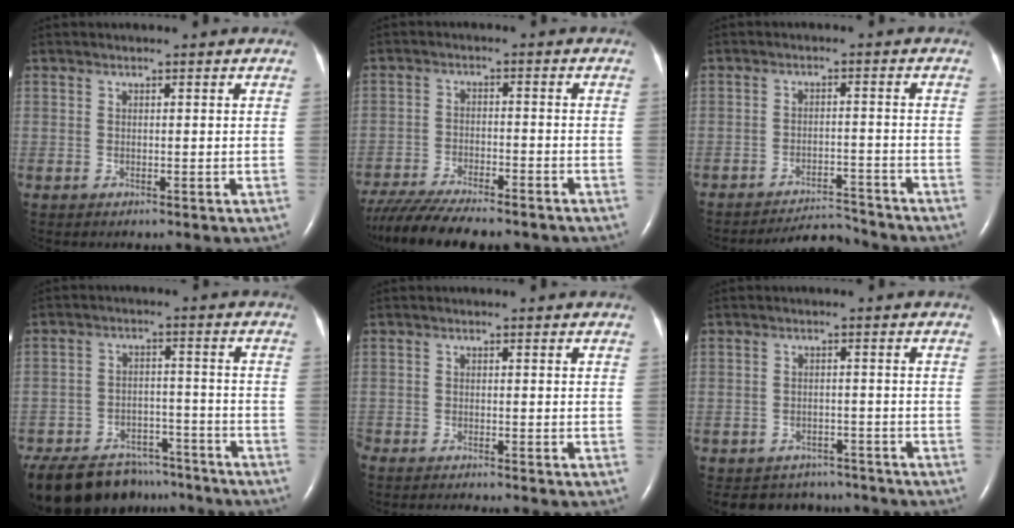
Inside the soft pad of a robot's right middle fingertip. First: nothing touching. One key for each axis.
{"total": 15.4, "fx": -13.1, "fy": 2.9, "fz": 7.5, "tx": -0.138, "ty": -0.021, "tz": -0.201}
{"total": 5.8, "fx": -5.8, "fy": 0.1, "fz": -0.3, "tx": 0.001, "ty": -0.002, "tz": -0.095}
{"total": 18.6, "fx": -15.3, "fy": 8.1, "fz": 6.7, "tx": -0.163, "ty": -0.016, "tz": -0.223}
{"total": 3.9, "fx": -3.7, "fy": -0.3, "fz": 1.3, "tx": -0.017, "ty": -0.012, "tz": -0.059}
{"total": 7.4, "fx": -6.7, "fy": 3.0, "fz": 0.2, "tx": -0.004, "ty": 0.013, "tz": -0.083}